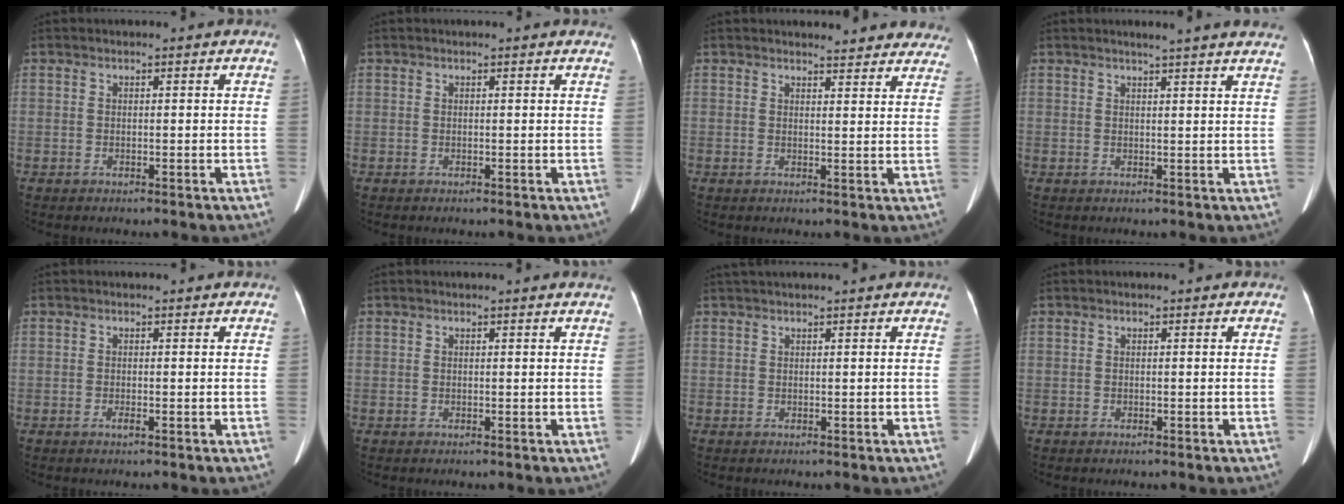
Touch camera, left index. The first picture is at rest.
{"total": 2.1, "force": [2.0, 0.3, 0.6], "torque": [-0.012, 0.008, 0.010]}
{"total": 10.1, "force": [9.7, 2.5, 1.7], "torque": [0.012, -0.015, 0.083]}
{"total": 8.1, "force": [7.1, -0.2, 3.9], "torque": [-0.050, 0.011, 0.068]}
{"total": 0.6, "force": [-0.3, 0.1, 0.5], "torque": [-0.011, -0.002, -0.005]}
{"total": 1.5, "force": [1.4, -0.3, 0.5], "torque": [-0.016, -0.002, 0.014]}
{"total": 3.6, "force": [3.3, 0.2, 1.5], "torque": [-0.017, 0.047, 0.050]}
{"total": 0.0}